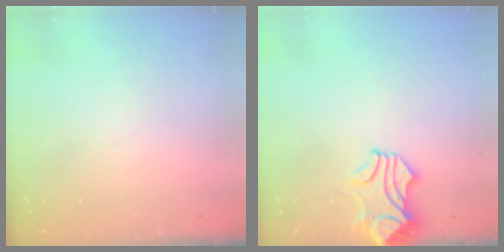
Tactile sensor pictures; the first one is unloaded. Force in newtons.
{"total": 1.9, "press": 1.8, "slide": 0.6}